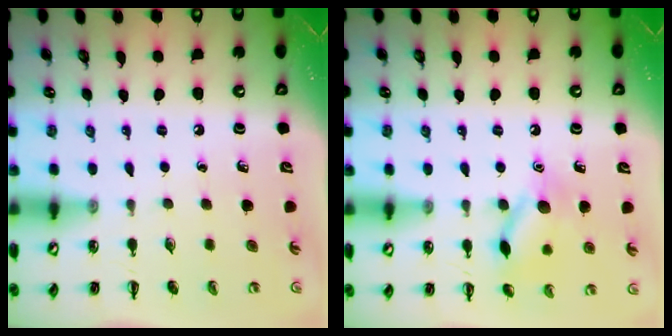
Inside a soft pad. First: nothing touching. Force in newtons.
{"total": 12.0, "press": 12.0, "slide": 0.7}